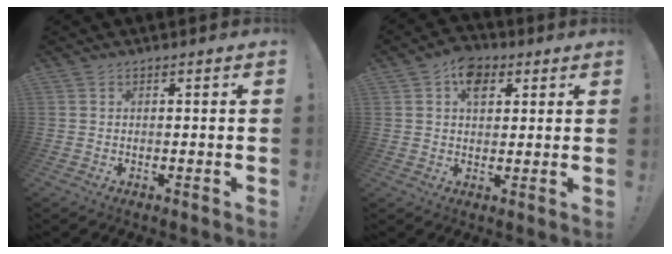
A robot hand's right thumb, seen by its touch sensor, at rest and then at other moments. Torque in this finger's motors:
{"motor_torque": [0.05, 0.09, 0.13, 0.13, 0.02]}